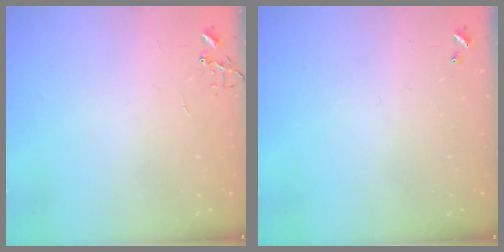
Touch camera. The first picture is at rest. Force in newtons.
{"total": 0.0}